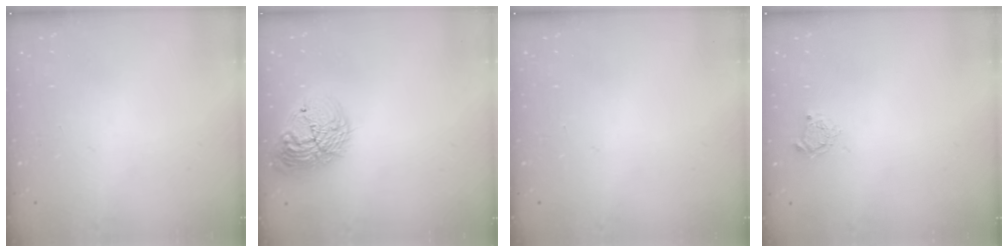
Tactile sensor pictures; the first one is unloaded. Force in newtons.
{"total": 17.3, "press": 17.3, "slide": 1.1}
{"total": 0.0}
{"total": 3.6, "press": 3.5, "slide": 0.5}